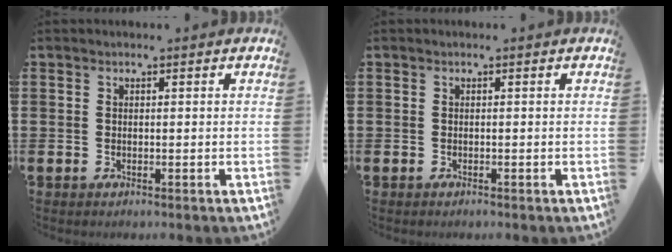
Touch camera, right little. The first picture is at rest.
{"total": 0.0}